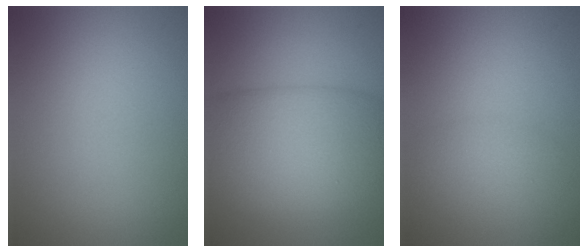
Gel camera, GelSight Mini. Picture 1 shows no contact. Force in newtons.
{"total": 11.2, "press": 11.2, "slide": 0.3}
{"total": 1.8, "press": 1.8, "slide": 0.0}